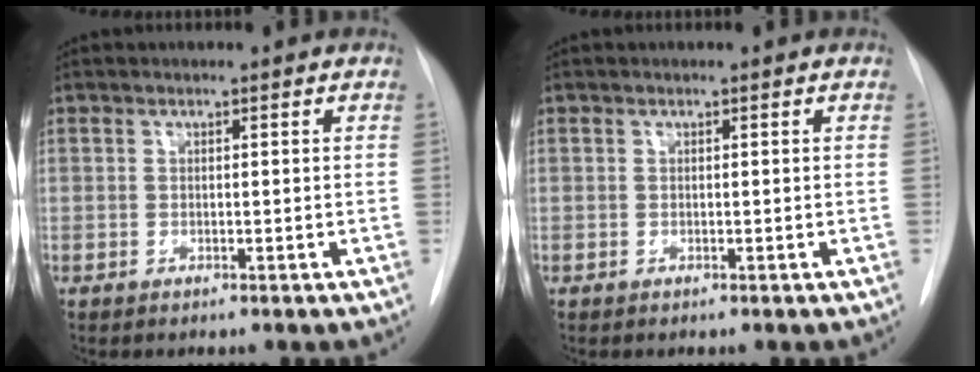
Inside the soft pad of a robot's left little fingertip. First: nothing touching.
{"total": 0.0}